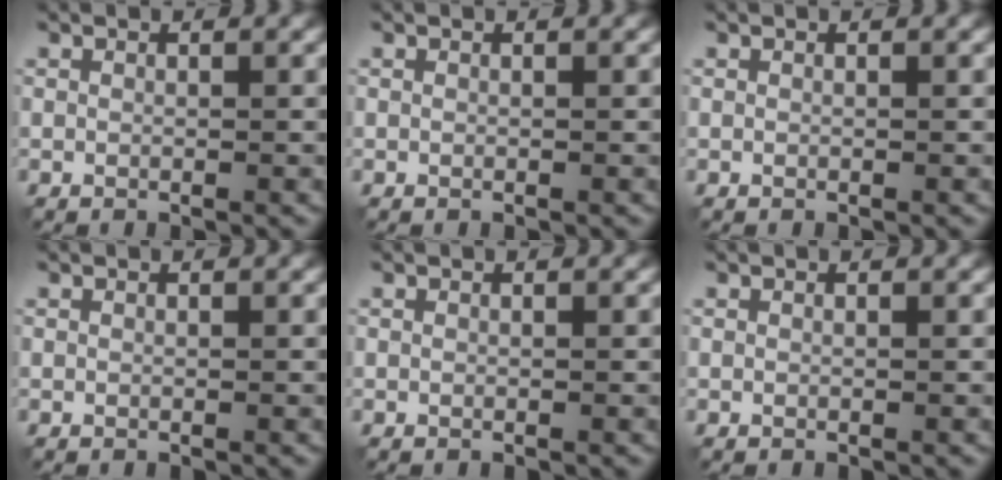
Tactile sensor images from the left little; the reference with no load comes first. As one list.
[{"total": 0.0}, {"total": 0.0}, {"total": 0.0}, {"total": 0.0}, {"total": 0.0}]